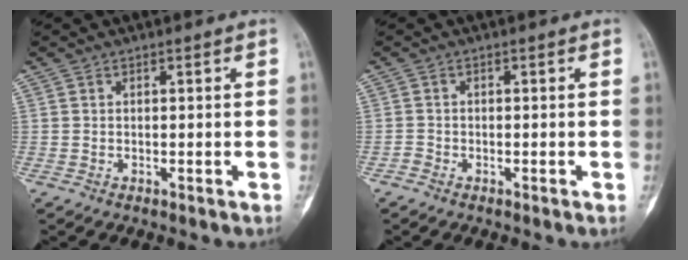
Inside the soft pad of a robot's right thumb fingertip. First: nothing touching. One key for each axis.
{"total": 1.3, "fx": -0.9, "fy": 0.9, "fz": 0.4, "tx": 0.002, "ty": 0.003, "tz": -0.024}